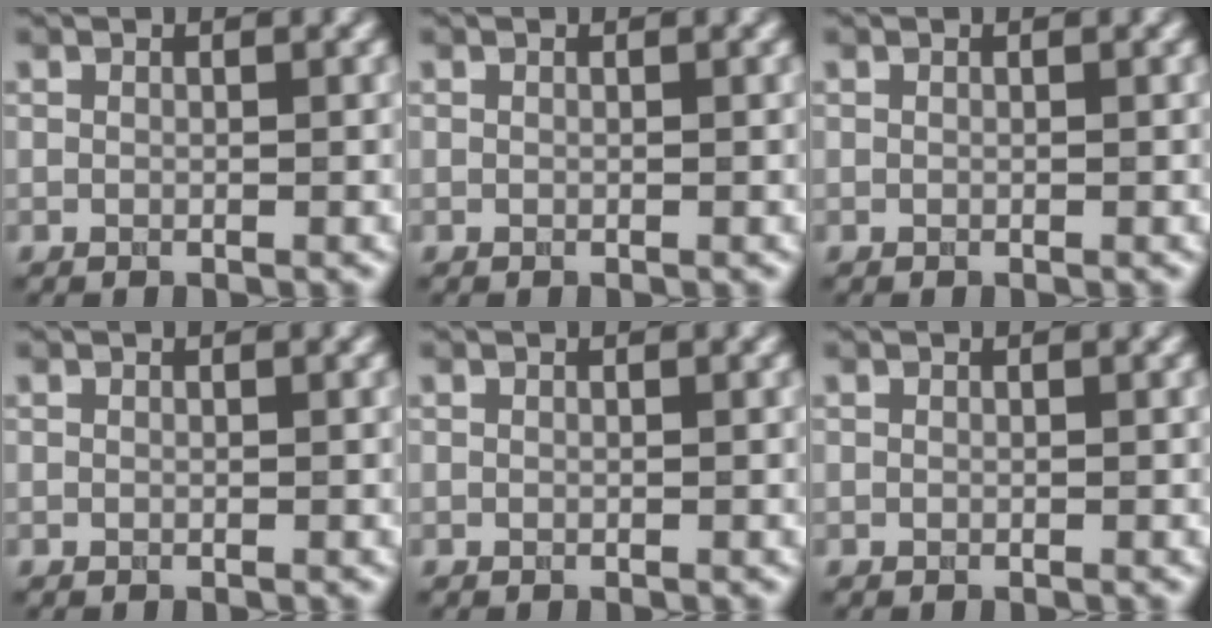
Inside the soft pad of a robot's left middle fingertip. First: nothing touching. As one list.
[{"total": 0.0}, {"total": 0.0}, {"total": 0.0}, {"total": 0.0}, {"total": 0.0}]